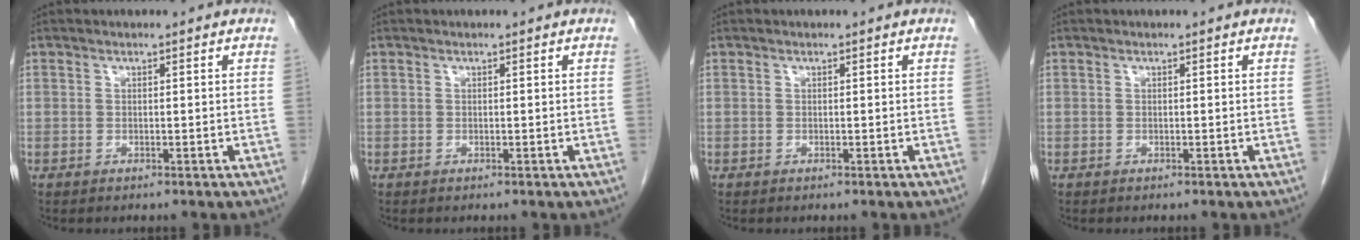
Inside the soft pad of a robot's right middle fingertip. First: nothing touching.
{"total": 0.0}
{"total": 0.0}
{"total": 0.0}